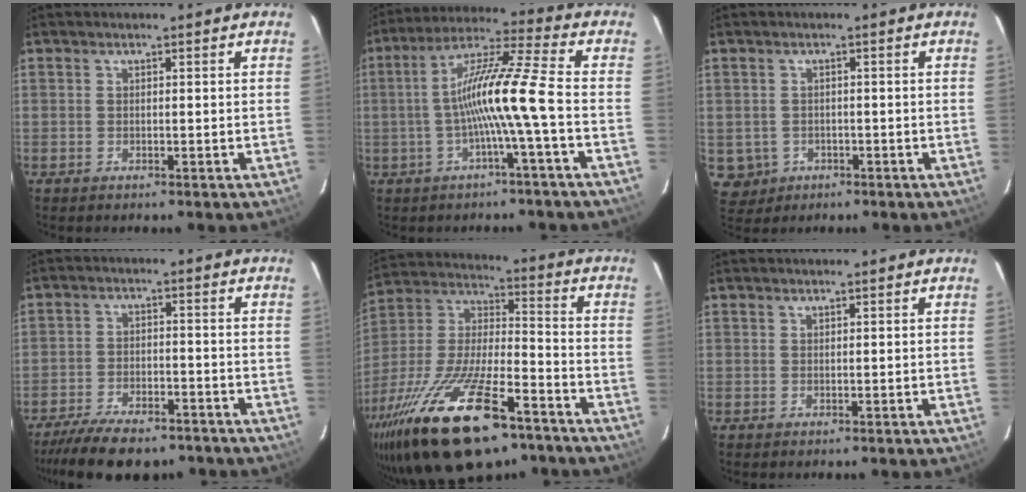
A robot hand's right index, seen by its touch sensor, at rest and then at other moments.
{"total": 11.7, "force": [-2.6, -1.0, 11.4], "torque": [-0.215, 0.013, -0.048]}
{"total": 4.4, "force": [-1.0, 4.2, 0.8], "torque": [-0.024, 0.006, -0.004]}
{"total": 13.9, "force": [-11.2, 4.6, 6.8], "torque": [-0.146, -0.022, -0.175]}
{"total": 27.5, "force": [-17.2, 9.7, 19.1], "torque": [-0.378, -0.035, -0.289]}
{"total": 0.0}